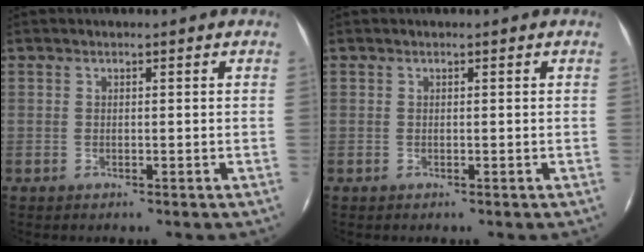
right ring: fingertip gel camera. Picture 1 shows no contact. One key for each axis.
{"total": 0.0}